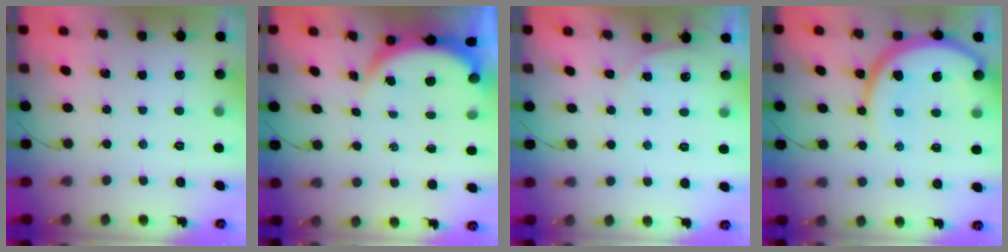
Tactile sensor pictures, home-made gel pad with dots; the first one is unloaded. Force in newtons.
{"total": 4.5, "press": 4.2, "slide": 1.5}
{"total": 3.6, "press": 3.6, "slide": 0.5}
{"total": 15.0, "press": 14.9, "slide": 1.9}